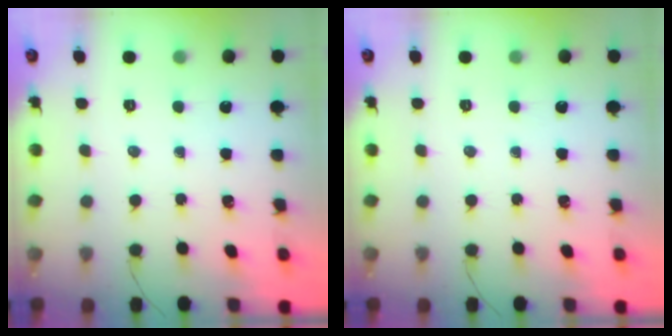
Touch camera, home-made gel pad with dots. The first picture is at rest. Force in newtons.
{"total": 0.0}